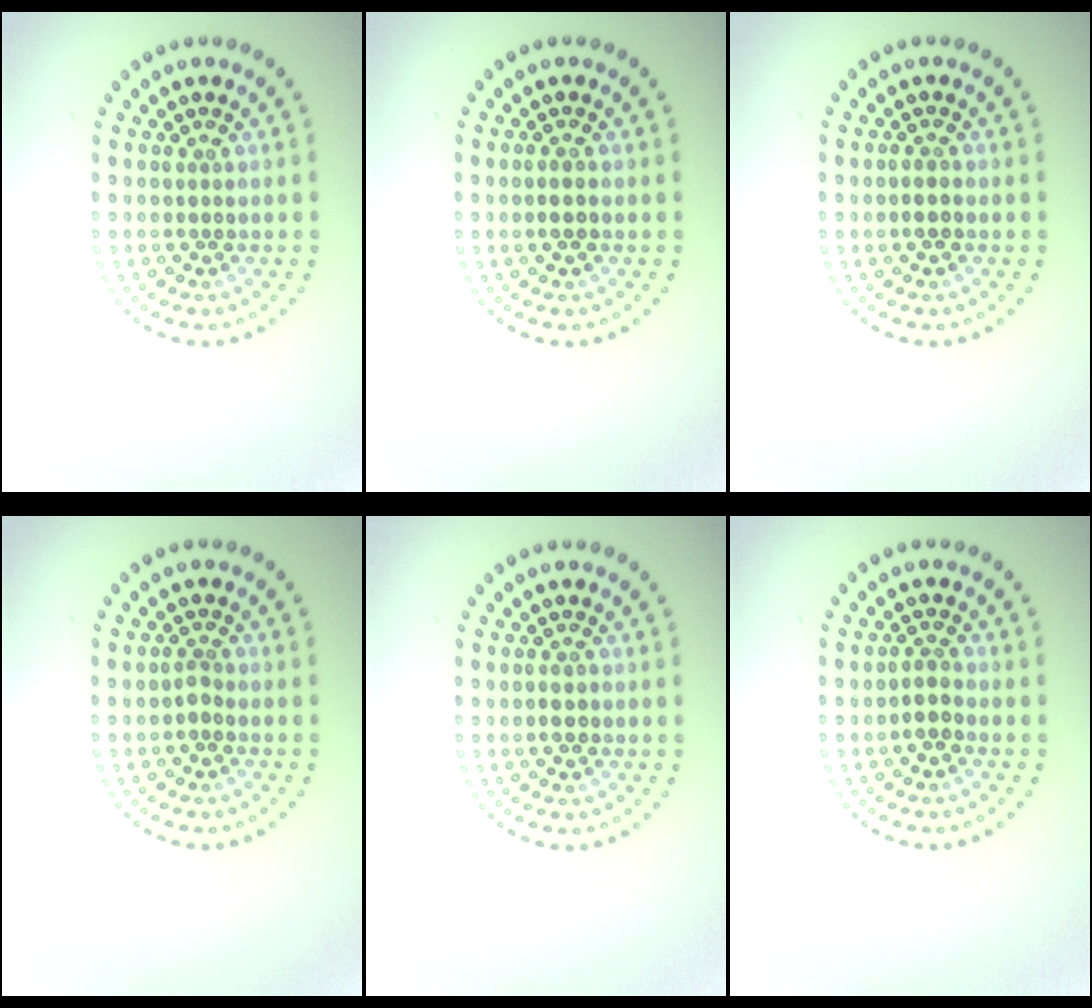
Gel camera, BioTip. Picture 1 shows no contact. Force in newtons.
{"total": 1.3, "press": 1.2, "slide": 0.3}
{"total": 1.2, "press": 1.1, "slide": 0.4}
{"total": 0.9, "press": 0.6, "slide": 0.6}
{"total": 1.1, "press": 1.0, "slide": 0.5}
{"total": 1.5, "press": 1.2, "slide": 0.8}